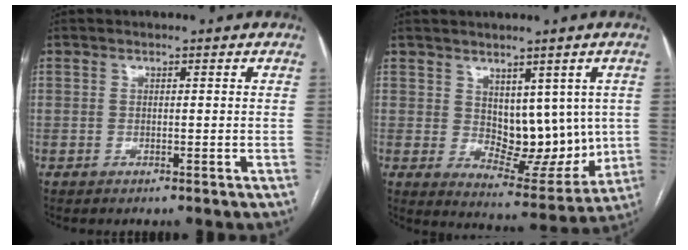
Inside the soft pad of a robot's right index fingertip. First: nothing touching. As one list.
[{"total": 10.1, "force": [1.6, 6.2, 7.9], "torque": [-0.091, 0.000, 0.046]}]